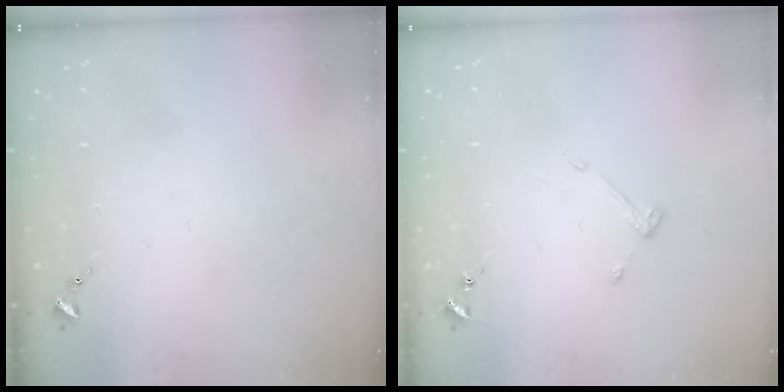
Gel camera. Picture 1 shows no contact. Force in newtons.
{"total": 4.3, "press": 4.3, "slide": 0.4}